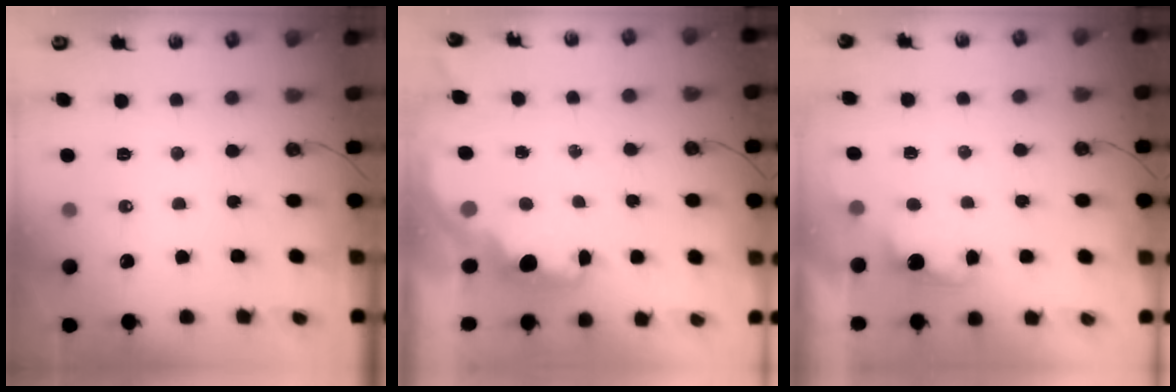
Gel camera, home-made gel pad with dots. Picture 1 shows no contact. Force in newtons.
{"total": 2.1, "press": 2.0, "slide": 0.8}
{"total": 1.9, "press": 1.6, "slide": 0.9}